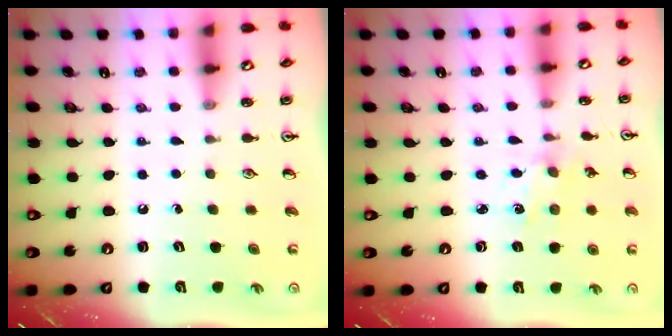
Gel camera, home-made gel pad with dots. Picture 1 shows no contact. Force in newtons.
{"total": 1.0, "press": 1.0, "slide": 0.2}